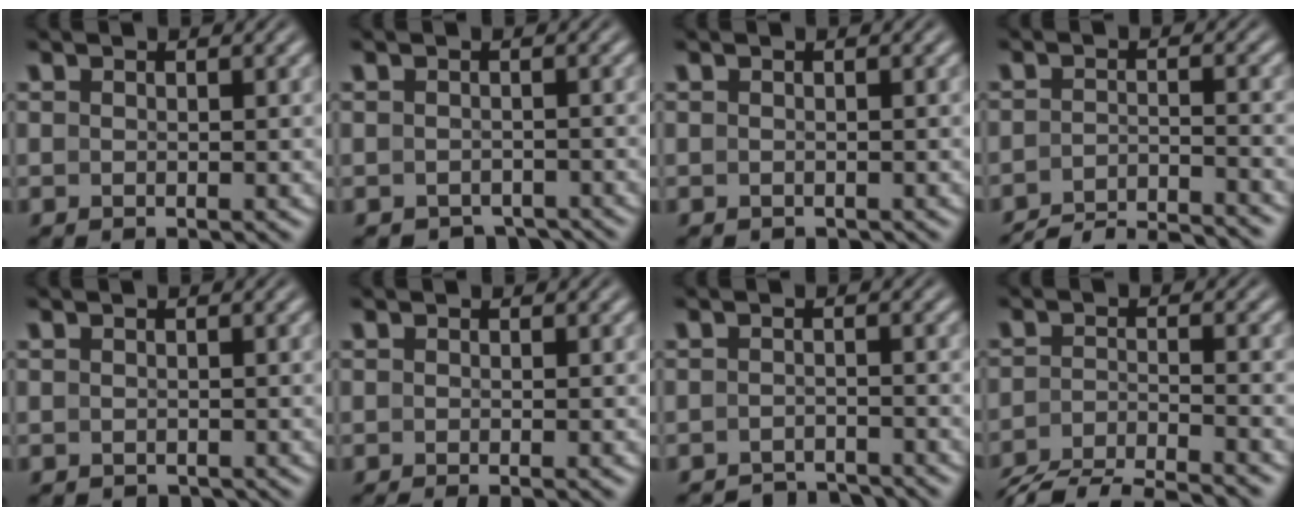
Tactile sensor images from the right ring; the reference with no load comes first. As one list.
[{"total": 4.1, "force": [-3.7, 1.6, 0.7], "torque": [-0.004, -0.019, -0.051]}, {"total": 0.8, "force": [-0.8, 0.2, -0.1], "torque": [-0.005, -0.010, -0.008]}, {"total": 9.6, "force": [-9.2, 1.9, 2.1], "torque": [-0.014, -0.021, -0.142]}, {"total": 1.2, "force": [-1.1, 0.3, -0.1], "torque": [-0.003, -0.012, -0.012]}, {"total": 1.2, "force": [-1.0, -0.1, 0.5], "torque": [-0.003, 0.001, -0.013]}, {"total": 4.1, "force": [-4.1, 0.5, 0.3], "torque": [-0.005, -0.016, -0.063]}, {"total": 8.0, "force": [-7.2, 2.8, 2.3], "torque": [-0.039, -0.029, -0.109]}]